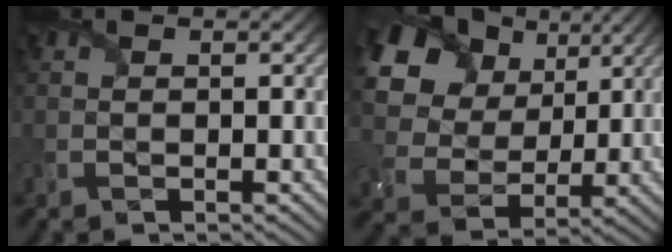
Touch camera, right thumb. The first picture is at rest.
{"total": 17.0, "force": [7.8, 11.7, 9.6], "torque": [-0.244, 0.051, 0.145]}